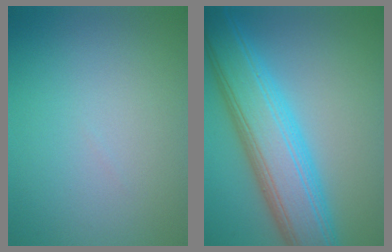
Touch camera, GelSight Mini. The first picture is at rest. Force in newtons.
{"total": 9.5, "press": 9.5, "slide": 0.2}